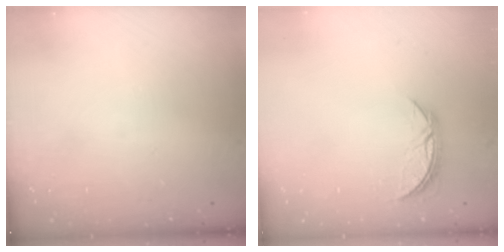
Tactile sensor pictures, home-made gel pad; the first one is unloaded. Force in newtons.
{"total": 5.6, "press": 5.6, "slide": 0.5}